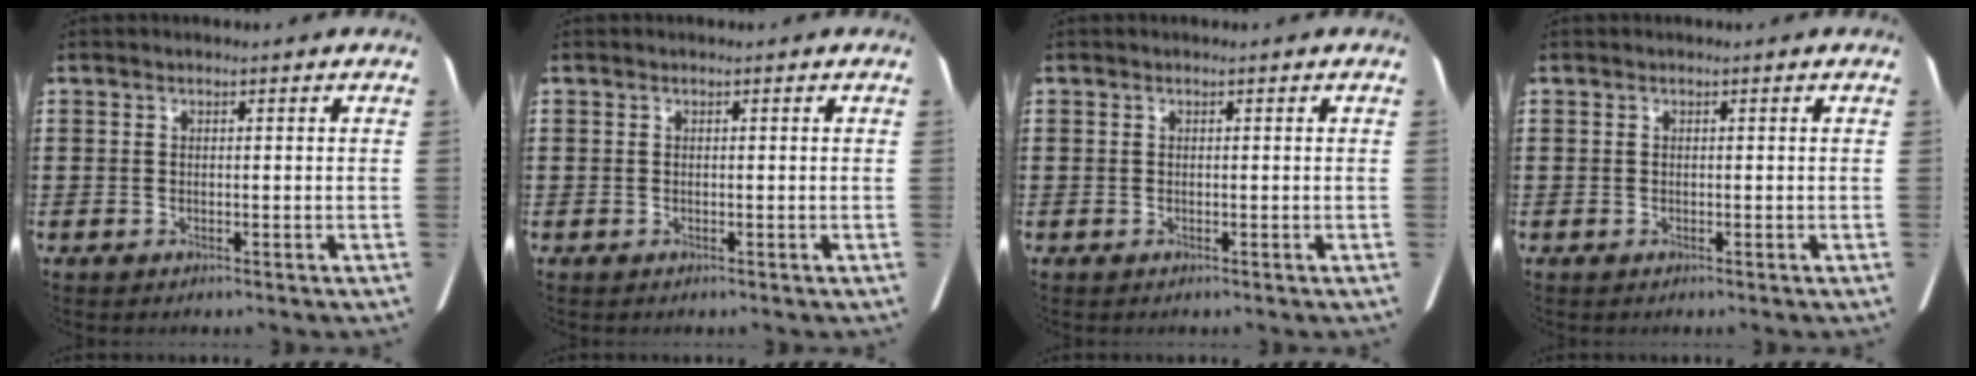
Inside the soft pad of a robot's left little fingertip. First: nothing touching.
{"total": 0.0}
{"total": 0.0}
{"total": 0.0}